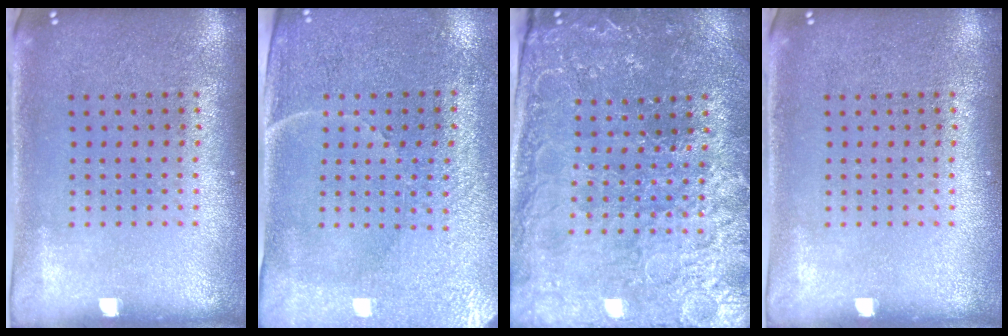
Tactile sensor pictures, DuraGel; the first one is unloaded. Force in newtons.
{"total": 3.3, "press": 3.2, "slide": 1.0}
{"total": 3.2, "press": 3.1, "slide": 0.4}
{"total": 0.0}